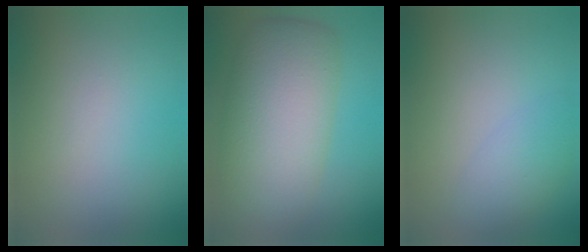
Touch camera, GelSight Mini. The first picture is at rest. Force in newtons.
{"total": 9.7, "press": 9.6, "slide": 0.4}
{"total": 2.5, "press": 2.5, "slide": 0.1}